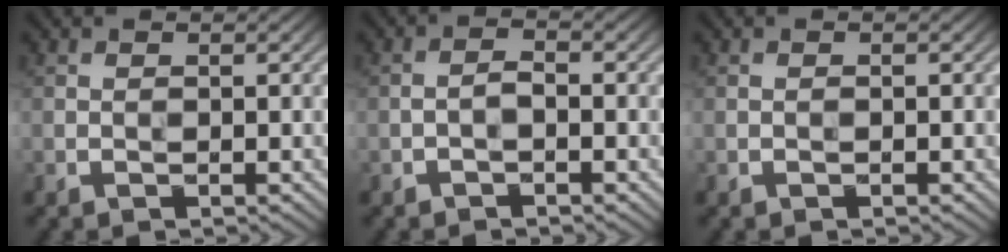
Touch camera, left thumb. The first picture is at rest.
{"total": 1.5, "force": [-0.9, 0.5, 1.1], "torque": [-0.022, 0.004, -0.022]}
{"total": 0.0}